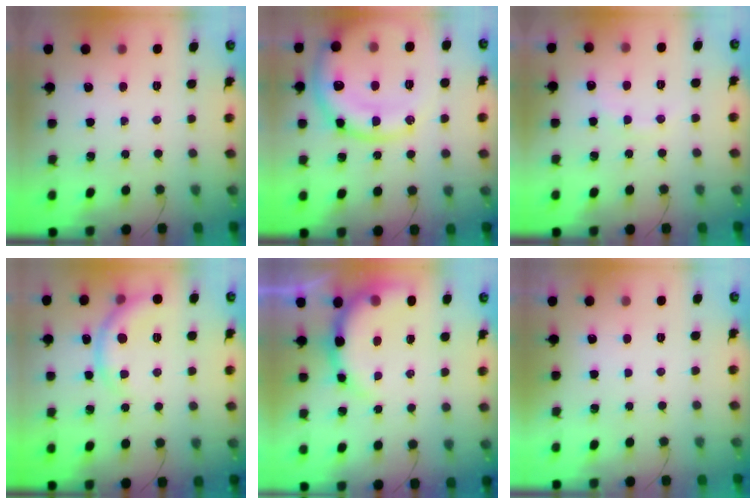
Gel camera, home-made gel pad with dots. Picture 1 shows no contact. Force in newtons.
{"total": 21.5, "press": 21.4, "slide": 2.2}
{"total": 6.3, "press": 6.1, "slide": 1.5}
{"total": 6.7, "press": 6.7, "slide": 0.9}
{"total": 9.3, "press": 9.1, "slide": 2.0}
{"total": 2.9, "press": 2.9, "slide": 0.1}